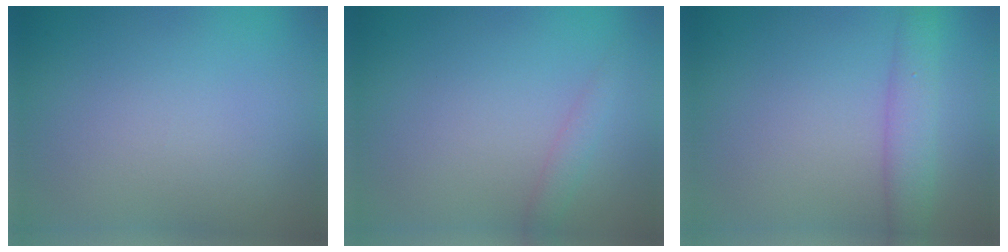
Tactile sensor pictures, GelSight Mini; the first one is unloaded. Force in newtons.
{"total": 1.2, "press": 1.2, "slide": 0.2}
{"total": 3.0, "press": 3.0, "slide": 0.1}